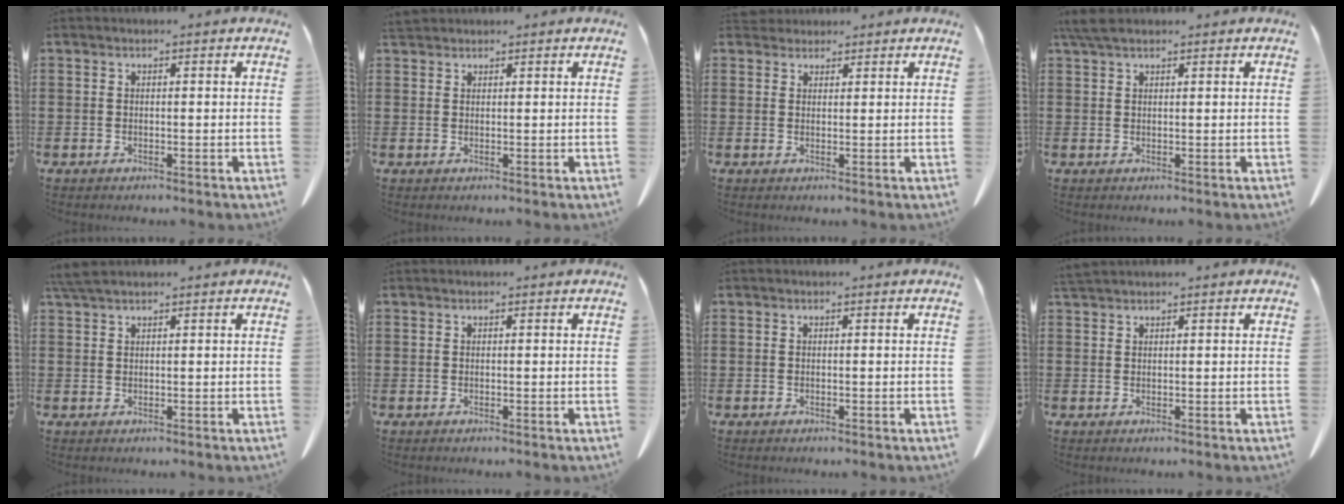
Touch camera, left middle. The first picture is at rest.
{"total": 1.6, "force": [1.5, 0.4, 0.4], "torque": [-0.012, 0.001, 0.030]}
{"total": 2.1, "force": [1.9, 0.7, 0.1], "torque": [-0.008, 0.001, 0.039]}
{"total": 3.0, "force": [2.1, 1.0, 1.9], "torque": [-0.045, 0.003, 0.041]}
{"total": 2.5, "force": [1.9, 0.3, 1.5], "torque": [-0.035, 0.000, 0.038]}
{"total": 0.0}
{"total": 0.0}
{"total": 1.4, "force": [1.4, 0.1, 0.5], "torque": [-0.013, -0.002, 0.028]}